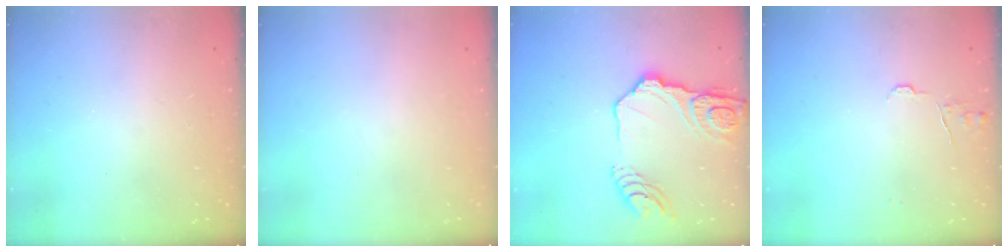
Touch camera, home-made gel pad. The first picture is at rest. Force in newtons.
{"total": 0.0}
{"total": 16.3, "press": 16.2, "slide": 2.0}
{"total": 4.5, "press": 4.5, "slide": 0.4}